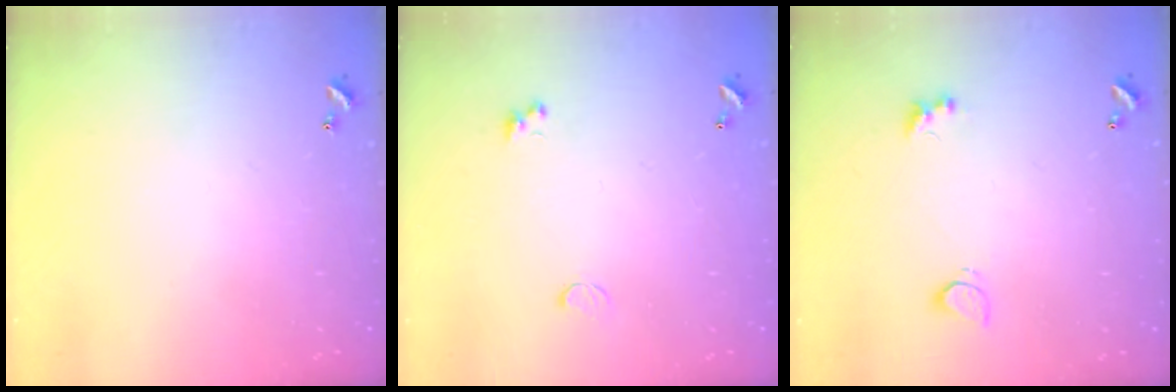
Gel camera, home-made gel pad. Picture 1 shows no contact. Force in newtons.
{"total": 0.6, "press": 0.4, "slide": 0.4}
{"total": 3.0, "press": 2.7, "slide": 1.1}